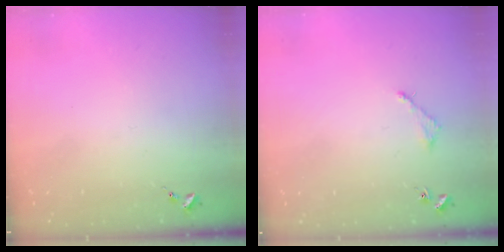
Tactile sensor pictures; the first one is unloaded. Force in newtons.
{"total": 3.0, "press": 3.0, "slide": 0.4}